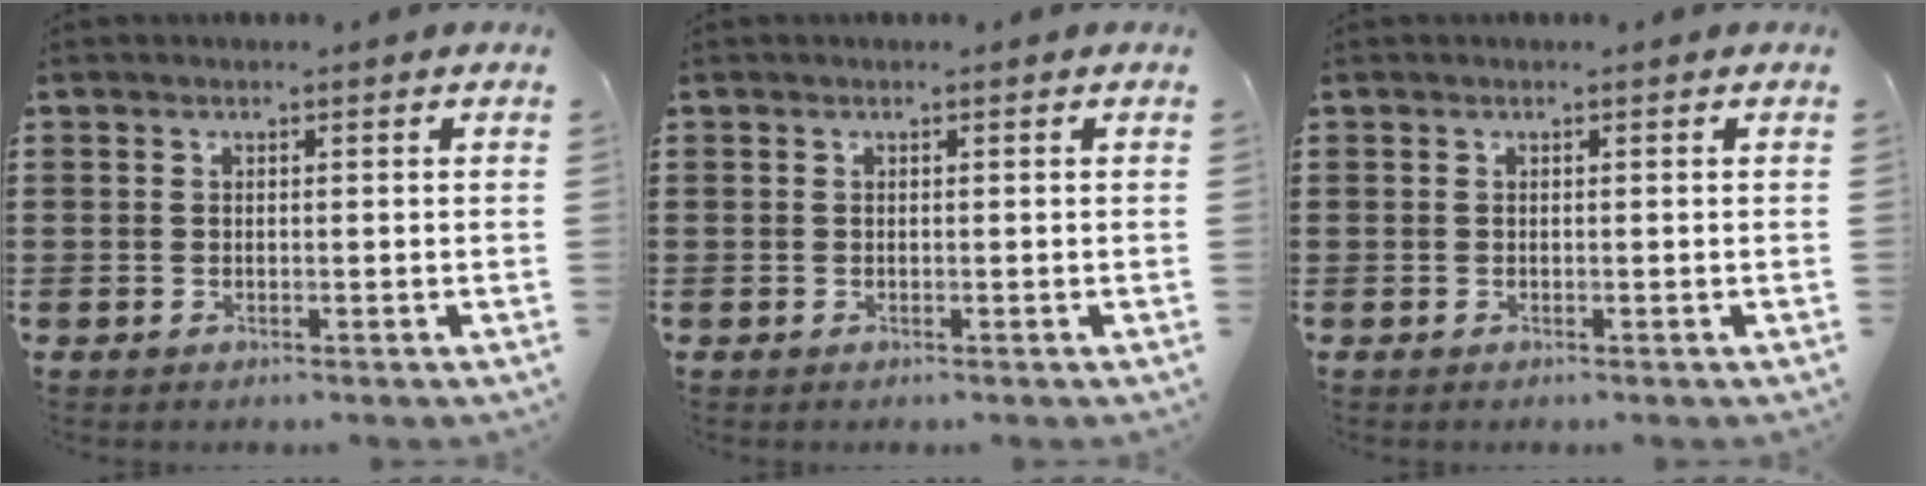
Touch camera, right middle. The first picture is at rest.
{"total": 0.0}
{"total": 0.0}